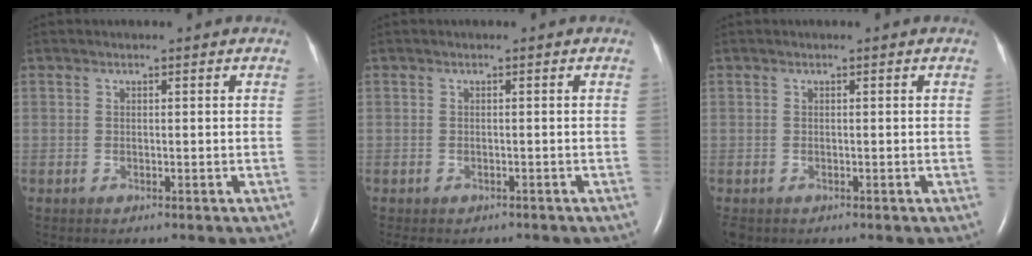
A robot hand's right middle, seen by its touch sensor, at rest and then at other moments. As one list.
[{"total": 4.1, "force": [-3.4, 1.9, 1.3], "torque": [-0.016, -0.001, -0.038]}, {"total": 1.1, "force": [-0.8, 0.6, 0.4], "torque": [-0.009, -0.001, -0.010]}]